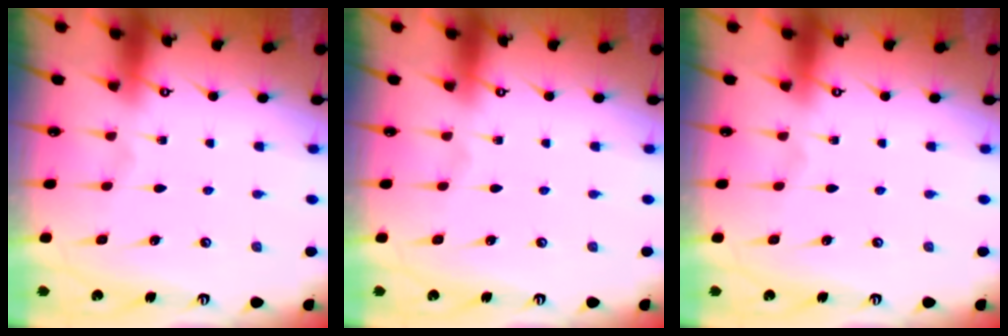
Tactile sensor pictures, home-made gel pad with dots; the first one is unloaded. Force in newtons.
{"total": 0.0}
{"total": 0.0}